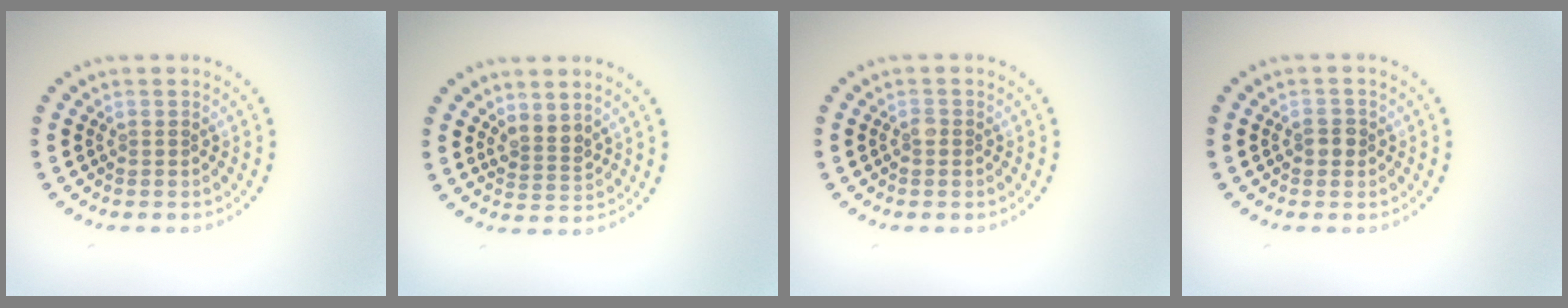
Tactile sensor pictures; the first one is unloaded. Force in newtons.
{"total": 2.0, "press": 1.7, "slide": 1.1}
{"total": 0.6, "press": 0.5, "slide": 0.3}
{"total": 1.4, "press": 1.4, "slide": 0.1}